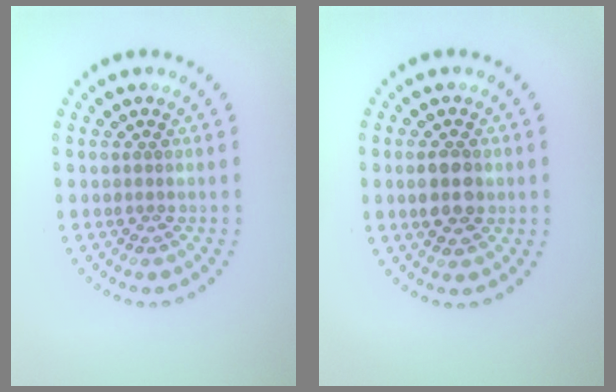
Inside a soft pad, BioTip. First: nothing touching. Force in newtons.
{"total": 3.2, "press": 3.2, "slide": 0.2}